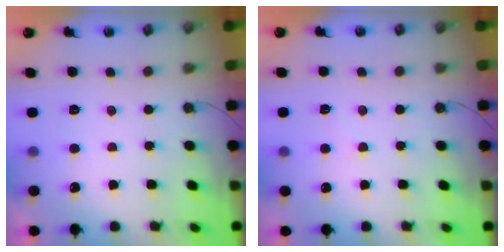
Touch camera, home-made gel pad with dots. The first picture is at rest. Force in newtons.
{"total": 2.7, "press": 2.7, "slide": 0.4}